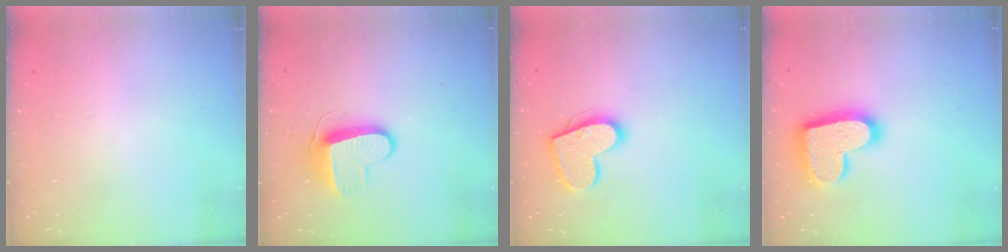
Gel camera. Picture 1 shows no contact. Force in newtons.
{"total": 9.3, "press": 9.3, "slide": 0.4}
{"total": 15.3, "press": 15.3, "slide": 1.1}
{"total": 18.7, "press": 18.7, "slide": 1.2}